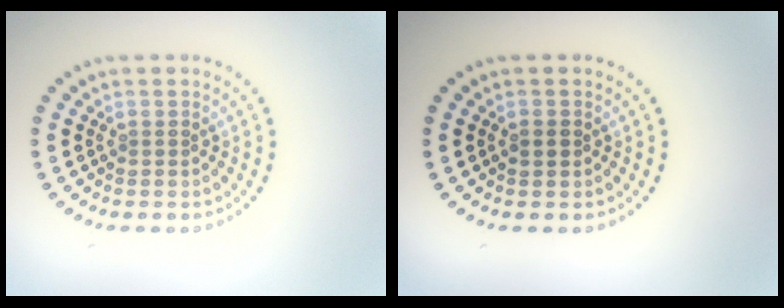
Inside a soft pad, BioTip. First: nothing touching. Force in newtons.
{"total": 0.7, "press": 0.7, "slide": 0.1}